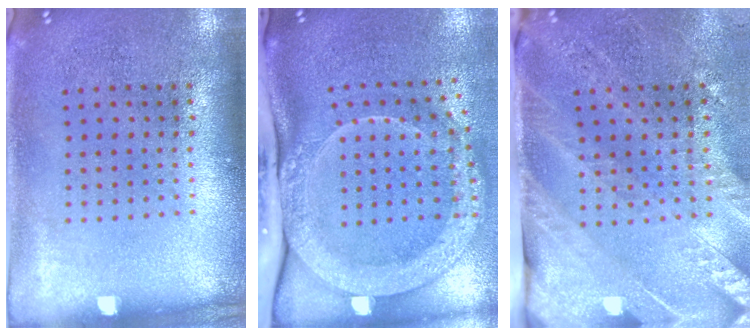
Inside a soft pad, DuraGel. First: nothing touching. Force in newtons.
{"total": 3.2, "press": 2.3, "slide": 2.3}
{"total": 3.4, "press": 2.9, "slide": 1.8}